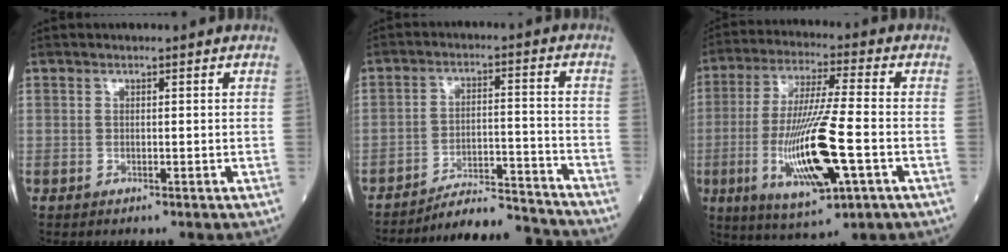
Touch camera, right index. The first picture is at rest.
{"total": 11.3, "force": [-11.2, -0.4, 1.2], "torque": [-0.012, 0.018, -0.179]}
{"total": 15.9, "force": [-4.1, 1.7, 15.2], "torque": [-0.304, -0.022, -0.069]}